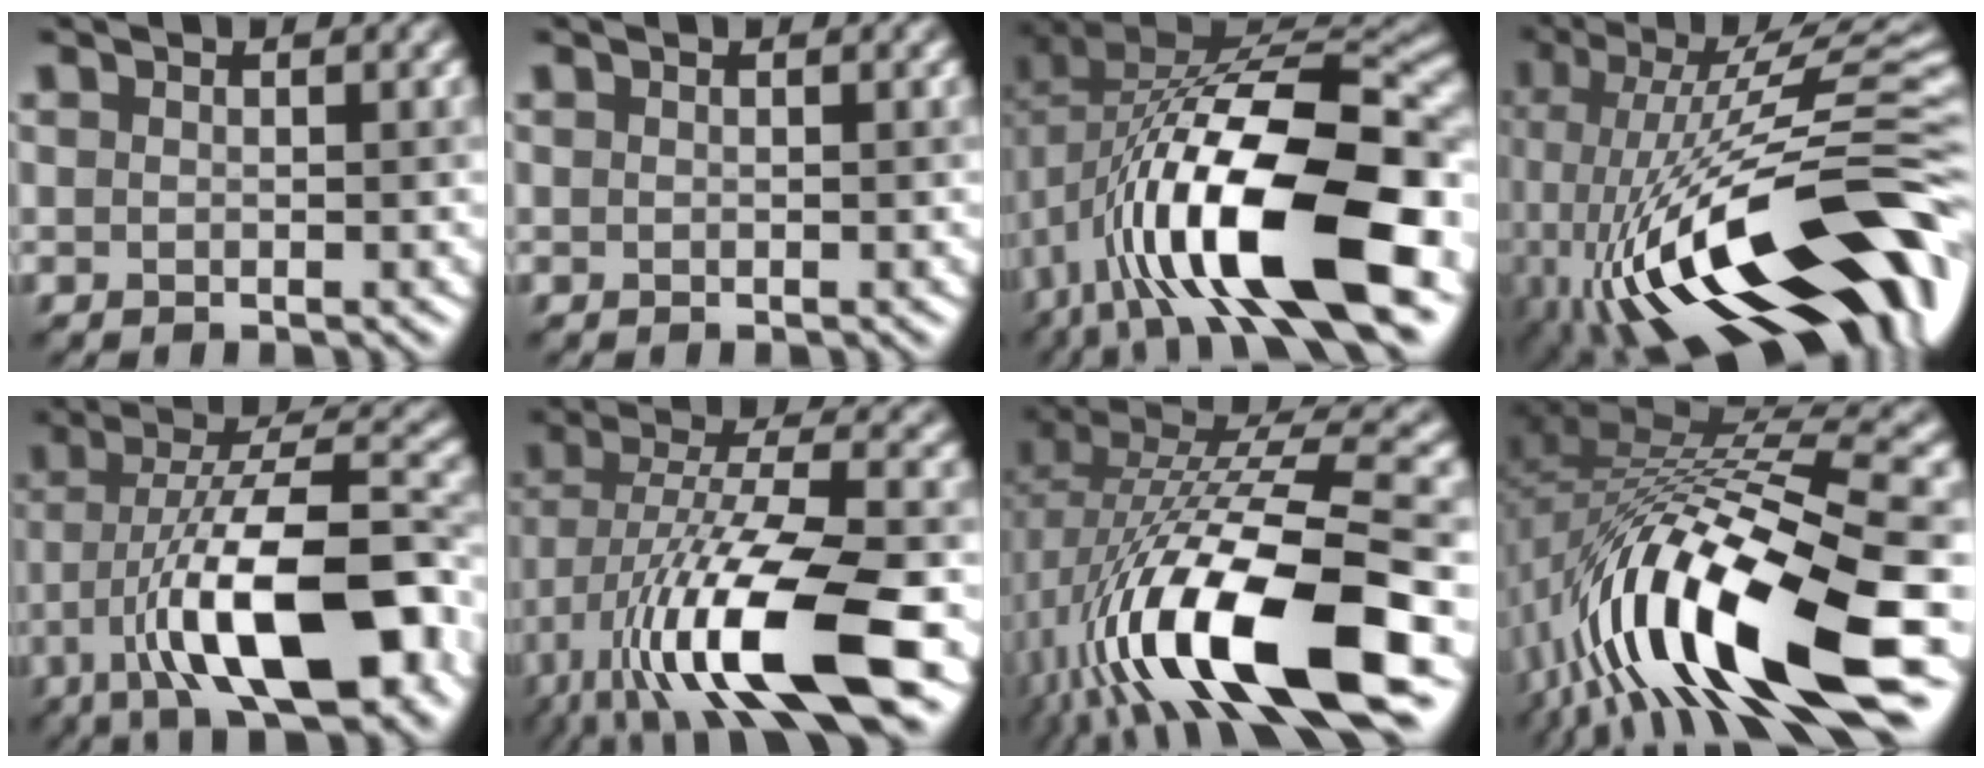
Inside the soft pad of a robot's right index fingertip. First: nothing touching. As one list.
[{"total": 0.0}, {"total": 17.4, "force": [-4.5, 7.3, 15.1], "torque": [-0.252, 0.011, -0.082]}, {"total": 18.4, "force": [-5.4, 6.9, 16.2], "torque": [-0.251, 0.020, -0.092]}, {"total": 13.9, "force": [-5.4, 4.9, 11.8], "torque": [-0.188, 0.007, -0.089]}, {"total": 13.6, "force": [-5.4, 4.2, 11.7], "torque": [-0.217, -0.008, -0.099]}, {"total": 14.6, "force": [-4.3, 5.0, 13.0], "torque": [-0.237, 0.001, -0.072]}, {"total": 16.3, "force": [-5.5, 4.7, 14.6], "torque": [-0.270, 0.012, -0.089]}]